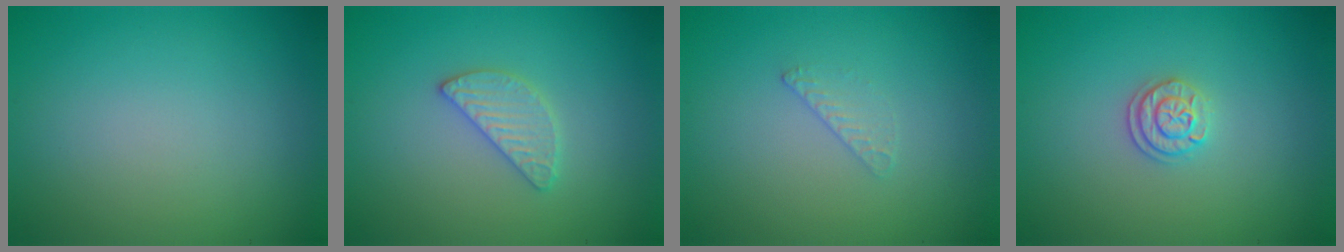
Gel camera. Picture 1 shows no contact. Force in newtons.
{"total": 2.4, "press": 2.3, "slide": 0.3}
{"total": 0.6, "press": 0.3, "slide": 0.5}
{"total": 2.0, "press": 1.9, "slide": 0.8}